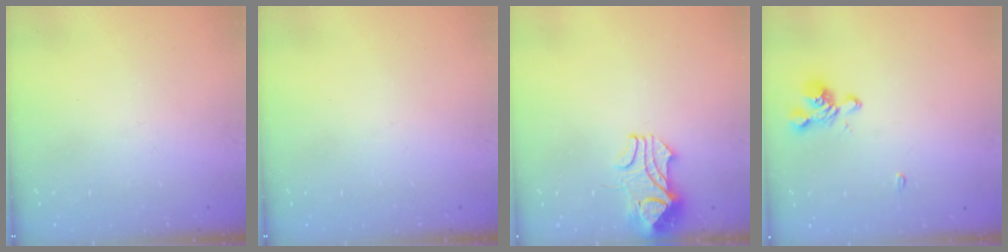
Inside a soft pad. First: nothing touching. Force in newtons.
{"total": 0.0}
{"total": 2.1, "press": 1.9, "slide": 0.8}
{"total": 1.0, "press": 0.1, "slide": 1.0}